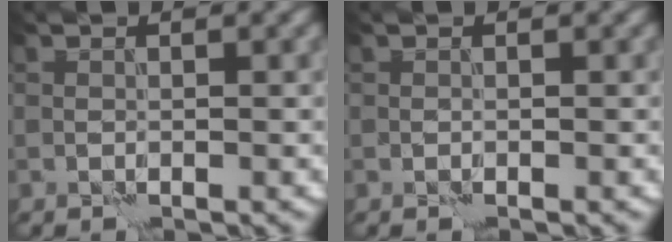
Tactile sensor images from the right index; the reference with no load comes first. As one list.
[{"total": 0.0}]